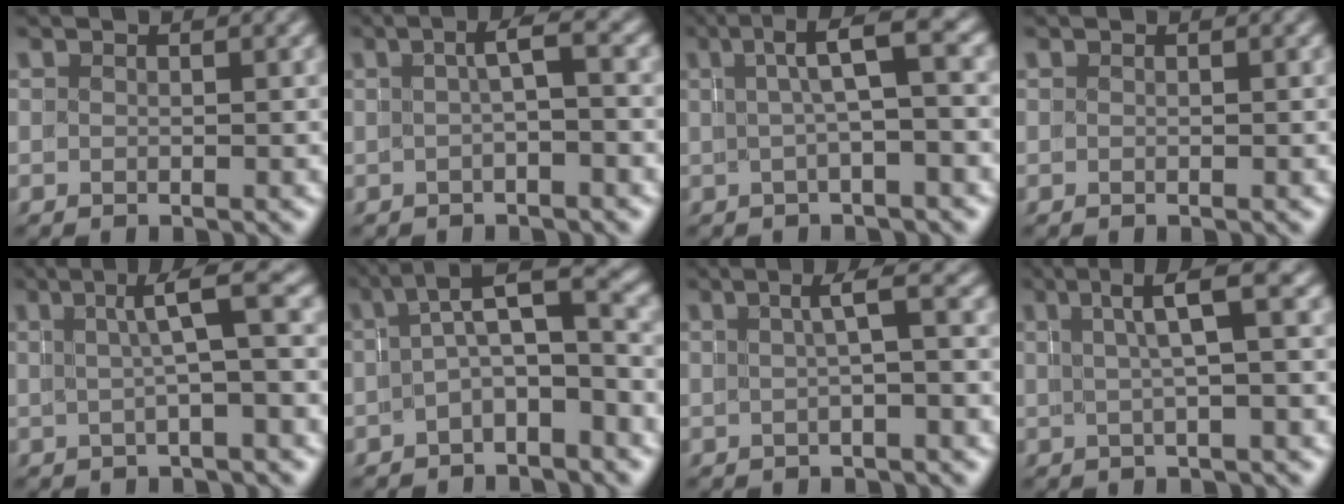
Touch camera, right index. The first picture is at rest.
{"total": 1.9, "force": [-0.1, 0.0, 1.9], "torque": [-0.020, 0.005, 0.000]}
{"total": 3.6, "force": [0.7, 0.2, 3.5], "torque": [-0.039, 0.017, 0.009]}
{"total": 0.0}
{"total": 3.0, "force": [0.4, -0.7, 2.9], "torque": [-0.032, 0.014, 0.008]}
{"total": 5.0, "force": [-0.9, 2.4, 4.3], "torque": [-0.060, -0.014, -0.010]}
{"total": 1.9, "force": [0.0, -0.4, 1.9], "torque": [-0.022, 0.006, 0.003]}
{"total": 3.6, "force": [1.3, -0.3, 3.3], "torque": [-0.039, 0.021, 0.019]}